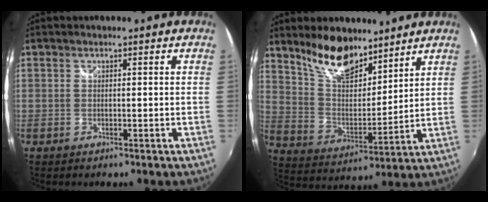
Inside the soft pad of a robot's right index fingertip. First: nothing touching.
{"total": 13.0, "force": [10.0, 5.3, 6.4], "torque": [-0.123, 0.009, 0.191]}